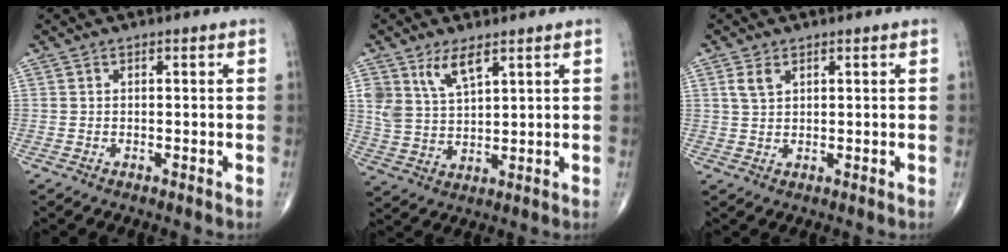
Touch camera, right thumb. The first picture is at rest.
{"total": 6.7, "force": [4.2, 2.8, 4.5], "torque": [-0.081, -0.024, 0.088]}
{"total": 2.7, "force": [1.4, 1.6, 1.7], "torque": [-0.033, 0.001, 0.033]}